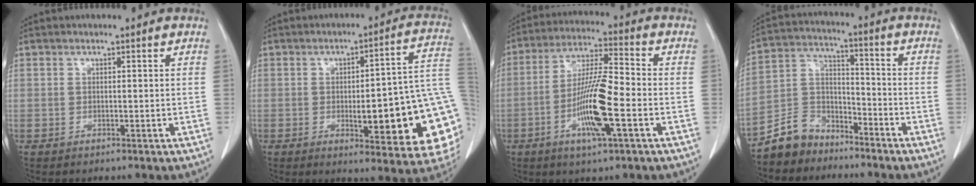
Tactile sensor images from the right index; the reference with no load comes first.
{"total": 21.0, "force": [-3.2, 3.8, 20.5], "torque": [-0.171, 0.020, -0.026]}
{"total": 11.8, "force": [-3.8, 1.0, 11.1], "torque": [-0.213, -0.005, -0.073]}
{"total": 8.2, "force": [-6.9, 4.3, 1.0], "torque": [-0.024, 0.022, -0.135]}